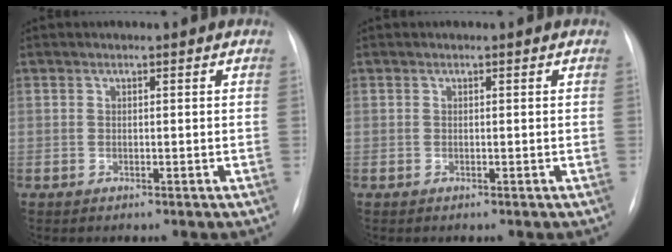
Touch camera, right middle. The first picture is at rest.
{"total": 0.0}